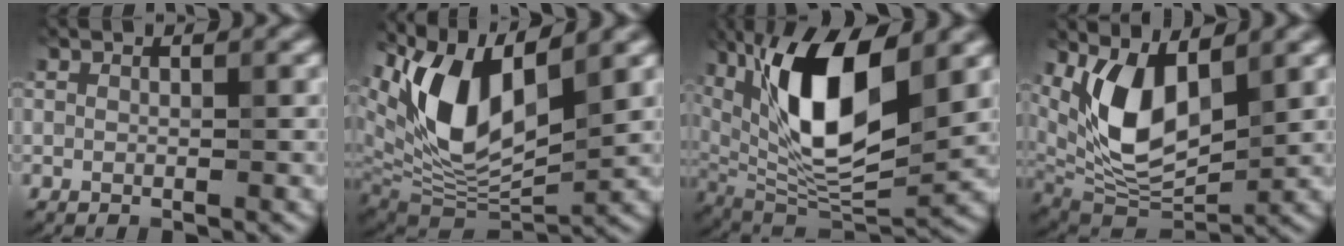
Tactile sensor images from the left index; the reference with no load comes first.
{"total": 12.0, "force": [4.7, 5.4, 9.6], "torque": [-0.192, -0.001, 0.087]}
{"total": 12.4, "force": [3.8, 4.7, 10.8], "torque": [-0.189, -0.002, 0.071]}
{"total": 8.3, "force": [2.6, 4.1, 6.7], "torque": [-0.135, -0.020, 0.050]}